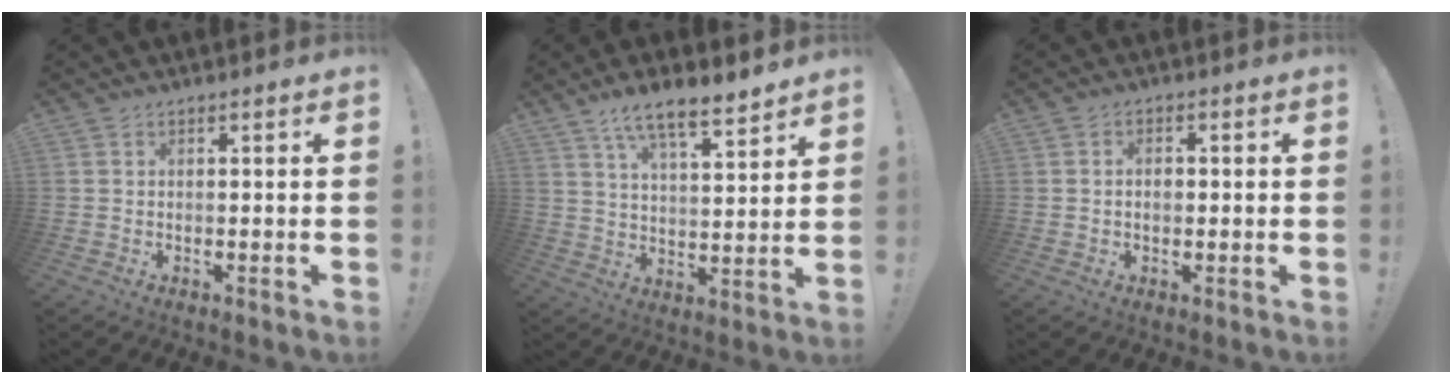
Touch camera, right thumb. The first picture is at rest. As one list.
[{"total": 10.6, "force": [8.0, 2.4, 6.4], "torque": [-0.110, -0.046, 0.141]}, {"total": 2.2, "force": [-0.2, 1.6, 1.4], "torque": [-0.022, 0.007, -0.006]}]